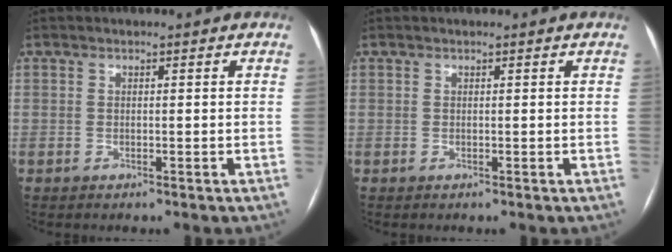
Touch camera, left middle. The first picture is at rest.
{"total": 0.0}